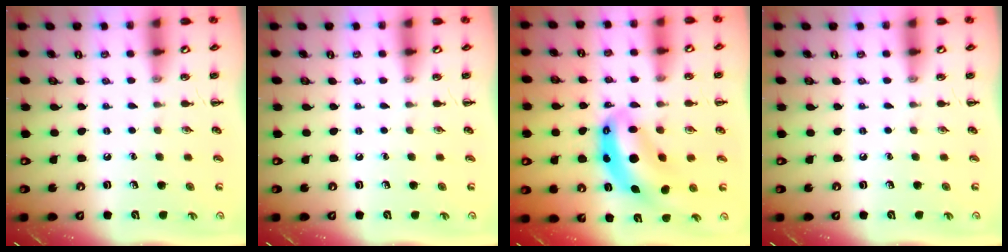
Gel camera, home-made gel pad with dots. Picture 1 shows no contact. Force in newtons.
{"total": 0.0}
{"total": 10.0, "press": 9.7, "slide": 2.6}
{"total": 0.0}